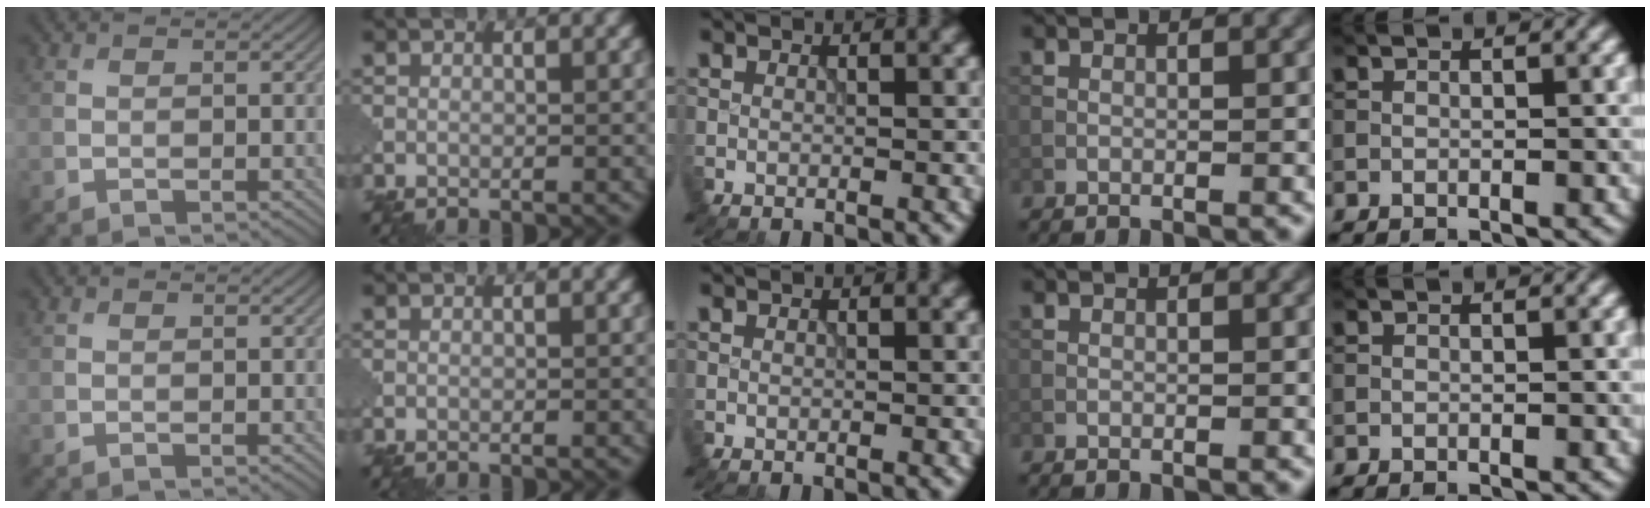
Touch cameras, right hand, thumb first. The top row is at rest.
{}